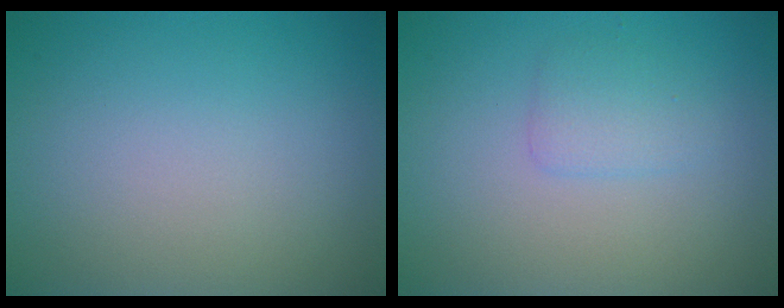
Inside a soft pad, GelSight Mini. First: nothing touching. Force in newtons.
{"total": 1.6, "press": 1.6, "slide": 0.0}